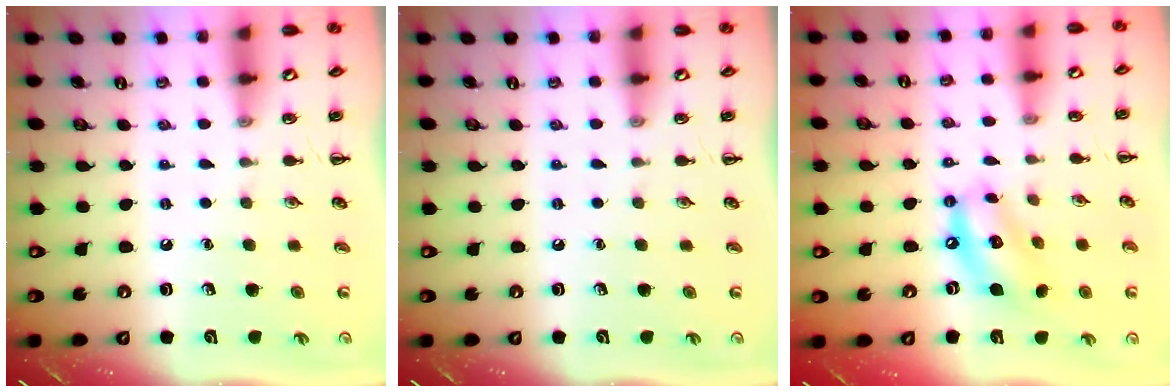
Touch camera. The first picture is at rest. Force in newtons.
{"total": 0.0}
{"total": 11.1, "press": 10.8, "slide": 2.6}